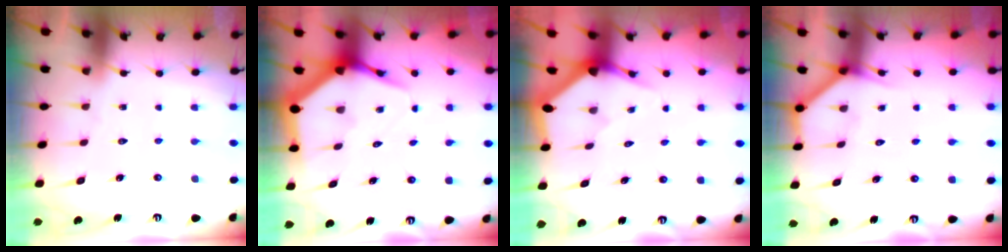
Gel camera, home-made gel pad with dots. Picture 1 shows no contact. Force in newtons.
{"total": 5.3, "press": 5.2, "slide": 0.7}
{"total": 3.4, "press": 3.4, "slide": 0.1}
{"total": 3.3, "press": 3.3, "slide": 0.2}